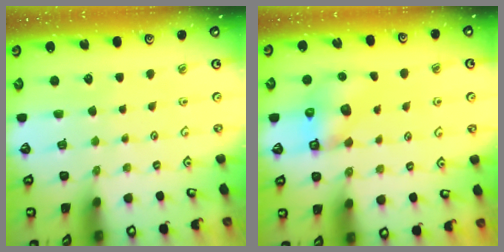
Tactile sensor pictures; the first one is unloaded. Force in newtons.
{"total": 7.0, "press": 7.0, "slide": 0.9}